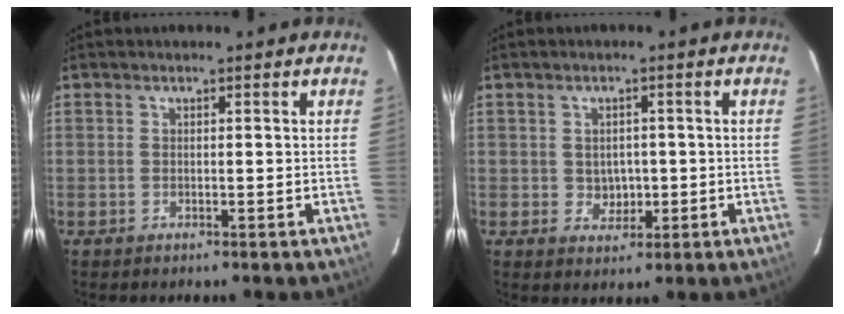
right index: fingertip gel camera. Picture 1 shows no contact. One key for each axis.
{"total": 3.7, "fx": -0.3, "fy": 3.3, "fz": 1.4, "tx": -0.025, "ty": 0.005, "tz": 0.005}